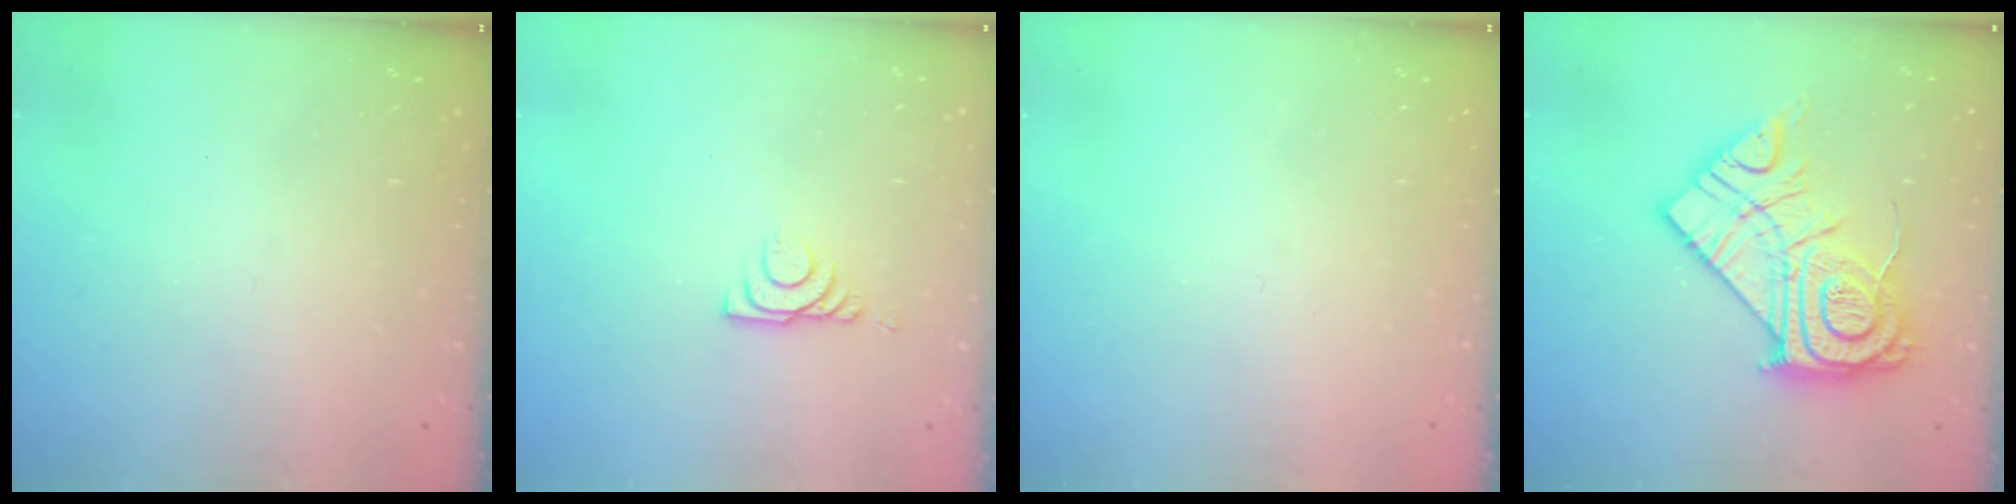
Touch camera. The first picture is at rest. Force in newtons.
{"total": 6.9, "press": 6.9, "slide": 0.8}
{"total": 0.0}
{"total": 20.7, "press": 20.6, "slide": 1.9}